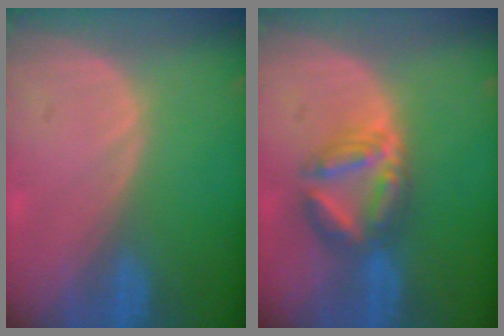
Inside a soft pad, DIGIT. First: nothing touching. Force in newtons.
{"total": 6.2, "press": 6.2, "slide": 0.4}